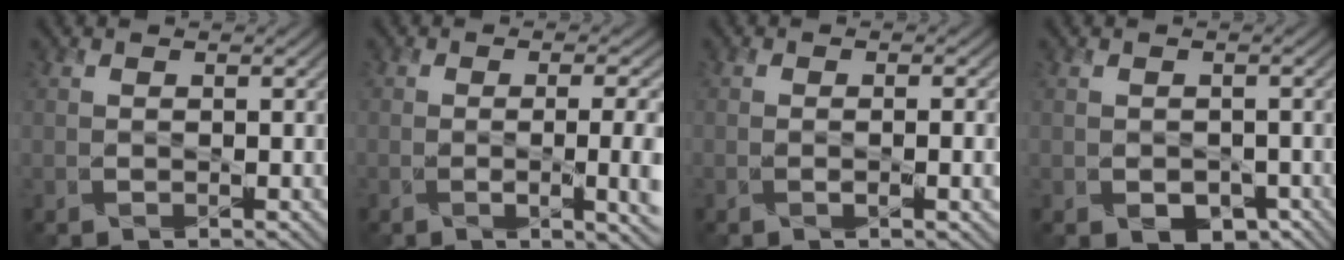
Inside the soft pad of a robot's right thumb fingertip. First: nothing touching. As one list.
[{"total": 7.4, "force": [-1.0, 2.5, 6.9], "torque": [-0.074, -0.002, -0.013]}, {"total": 2.6, "force": [-0.5, 0.4, 2.5], "torque": [-0.037, 0.004, -0.011]}, {"total": 2.5, "force": [-1.2, 1.8, 1.3], "torque": [-0.024, -0.018, -0.014]}]